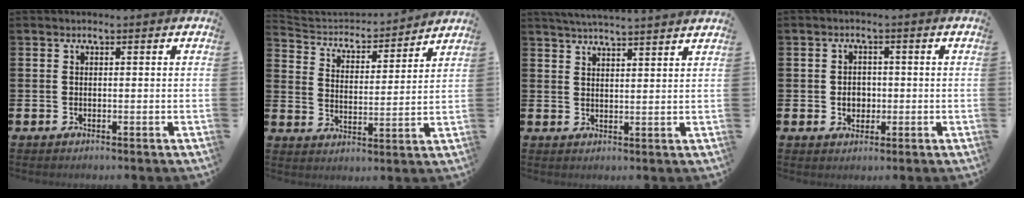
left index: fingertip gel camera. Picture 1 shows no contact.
{"total": 4.1, "force": [3.9, 1.4, 0.4], "torque": [-0.037, -0.035, 0.059]}
{"total": 4.0, "force": [4.0, -0.7, 0.4], "torque": [-0.023, -0.019, 0.073]}
{"total": 2.5, "force": [-0.3, 2.2, 1.3], "torque": [-0.011, -0.001, -0.013]}